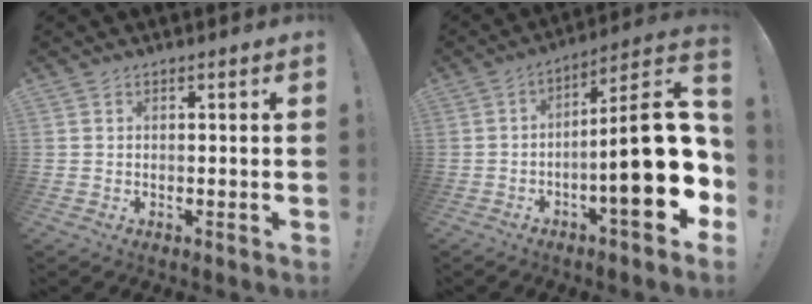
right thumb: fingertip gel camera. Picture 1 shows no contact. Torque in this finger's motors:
{"motor_torque": [2.20, 2.80, 1.33, -1.44, 0.35]}